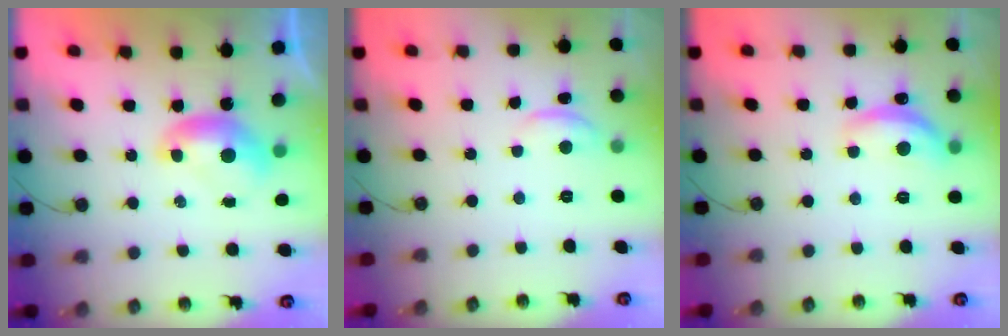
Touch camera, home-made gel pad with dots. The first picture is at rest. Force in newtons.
{"total": 0.6, "press": 0.0, "slide": 0.6}
{"total": 8.0, "press": 7.9, "slide": 0.6}